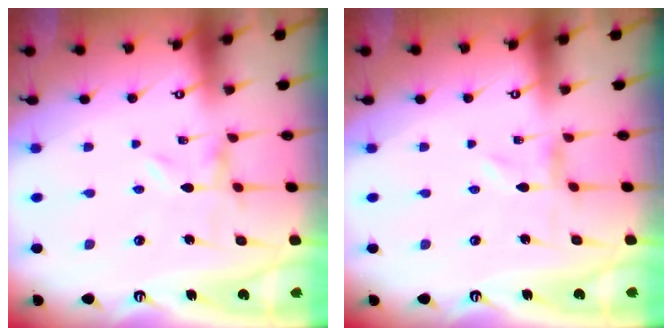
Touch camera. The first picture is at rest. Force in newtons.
{"total": 0.0}